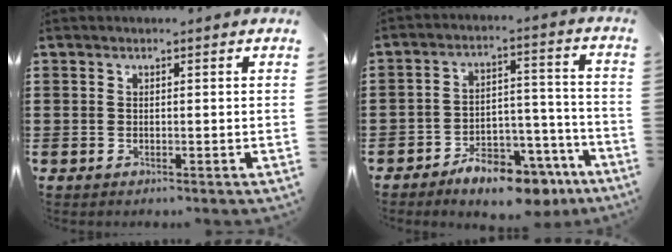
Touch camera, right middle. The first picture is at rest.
{"total": 8.4, "force": [-7.3, 2.8, 3.3], "torque": [-0.045, 0.032, -0.134]}